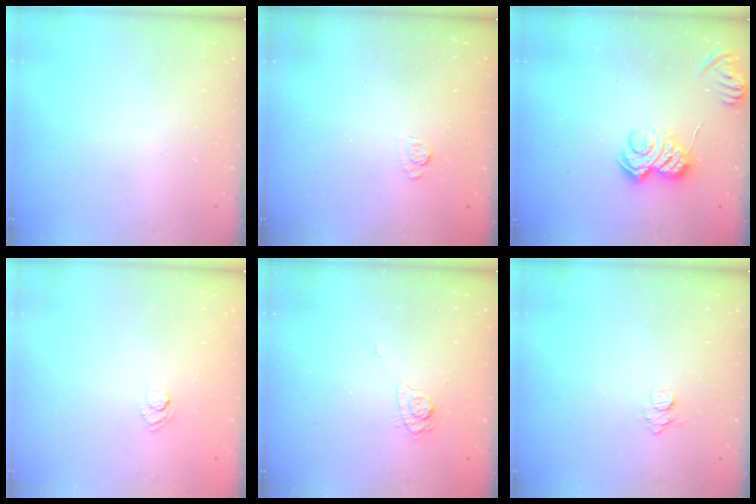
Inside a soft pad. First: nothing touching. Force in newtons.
{"total": 2.2, "press": 1.8, "slide": 1.3}
{"total": 7.8, "press": 7.7, "slide": 0.9}
{"total": 3.3, "press": 3.1, "slide": 1.1}
{"total": 4.9, "press": 4.7, "slide": 1.6}
{"total": 6.4, "press": 6.4, "slide": 0.7}